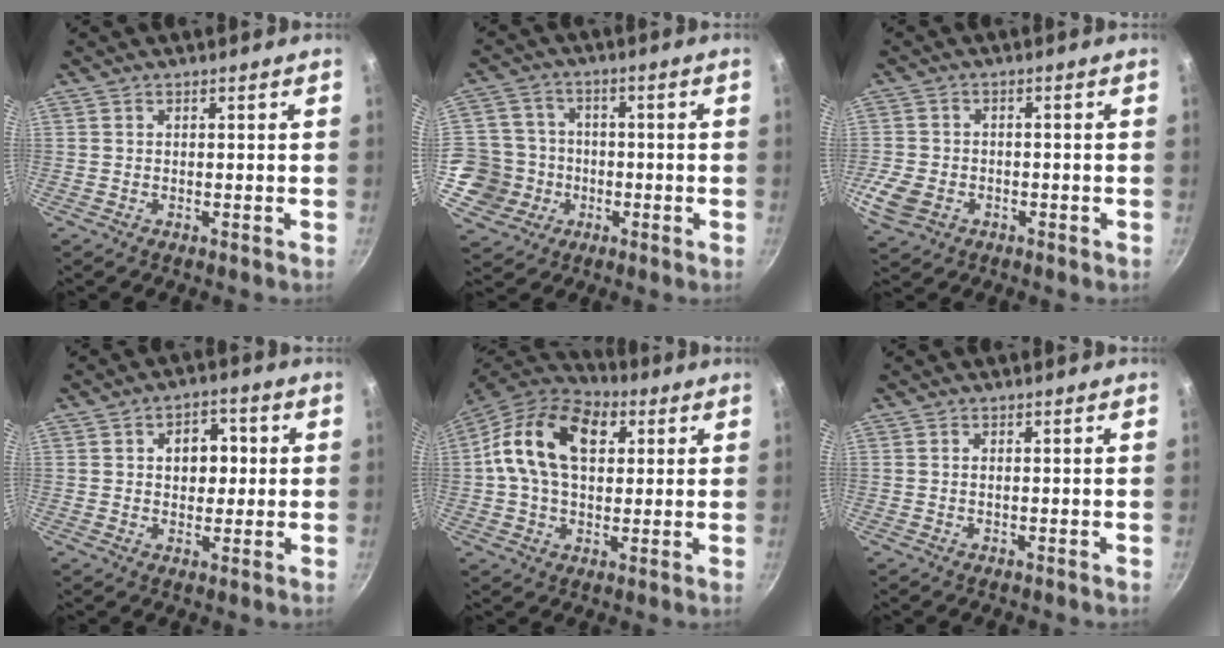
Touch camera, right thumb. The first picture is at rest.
{"total": 11.3, "force": [-2.5, 10.7, 2.8], "torque": [-0.031, 0.028, -0.050]}
{"total": 7.2, "force": [-2.4, 5.5, 4.1], "torque": [-0.089, 0.010, -0.045]}
{"total": 6.8, "force": [1.1, 5.0, 4.5], "torque": [-0.025, 0.006, 0.011]}
{"total": 17.1, "force": [4.4, 11.2, 12.2], "torque": [-0.187, 0.012, 0.059]}
{"total": 0.5, "force": [0.1, 0.2, 0.5], "torque": [-0.010, 0.000, 0.001]}